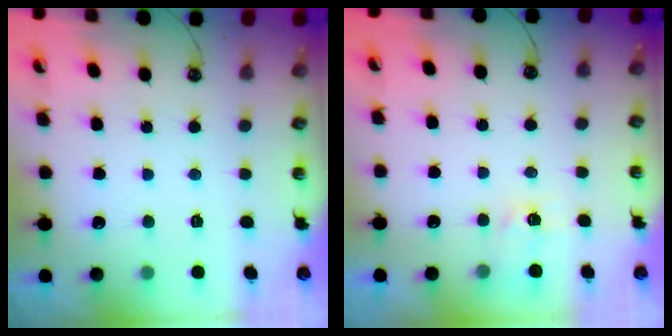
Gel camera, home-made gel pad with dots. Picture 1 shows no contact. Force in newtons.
{"total": 4.7, "press": 4.7, "slide": 0.6}